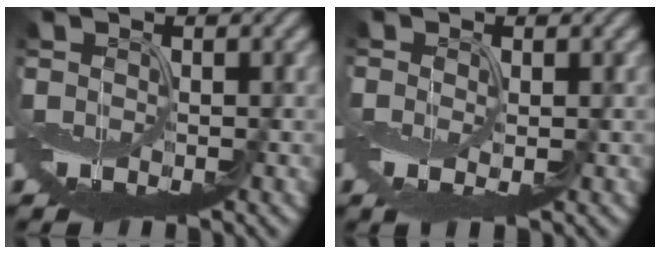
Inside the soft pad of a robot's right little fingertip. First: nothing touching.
{"total": 1.7, "force": [-0.3, 0.9, 1.4], "torque": [-0.034, -0.005, -0.002]}